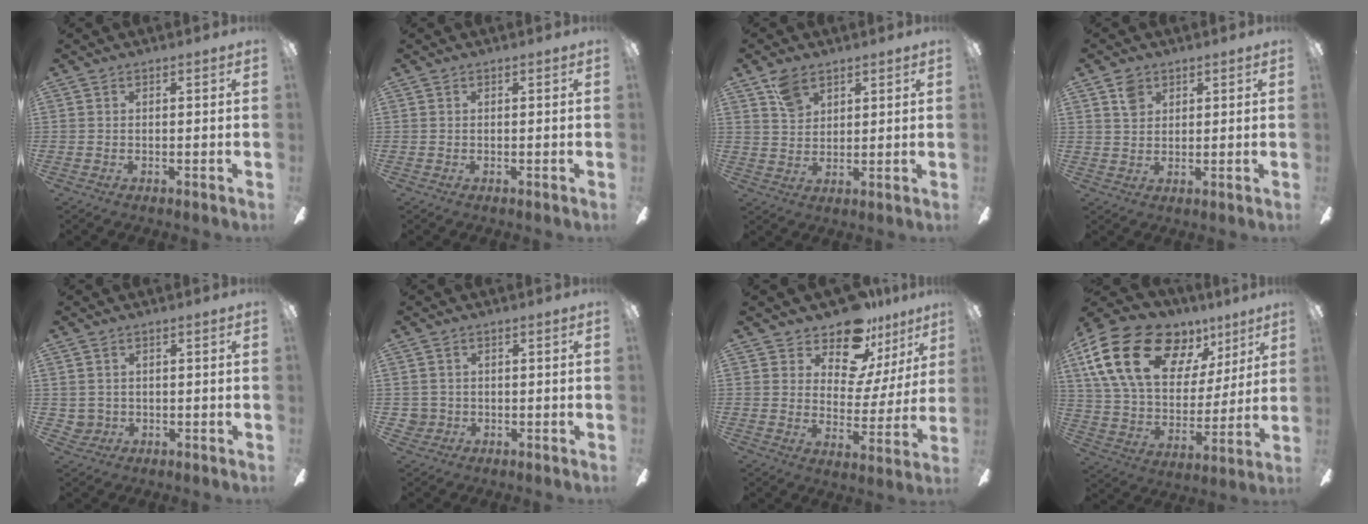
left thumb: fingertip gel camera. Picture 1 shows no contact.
{"total": 0.0}
{"total": 6.3, "force": [4.2, 3.8, 2.7], "torque": [-0.044, -0.009, 0.079]}
{"total": 4.2, "force": [2.5, 3.1, 1.4], "torque": [-0.020, -0.001, 0.045]}
{"total": 2.7, "force": [0.6, 2.6, 0.7], "torque": [-0.017, 0.006, 0.012]}
{"total": 2.8, "force": [0.0, 2.8, 0.3], "torque": [-0.012, 0.007, 0.000]}
{"total": 14.5, "force": [11.9, 6.2, 5.6], "torque": [-0.110, -0.086, 0.212]}
{"total": 24.1, "force": [12.4, 14.2, 15.0], "torque": [-0.280, -0.050, 0.228]}